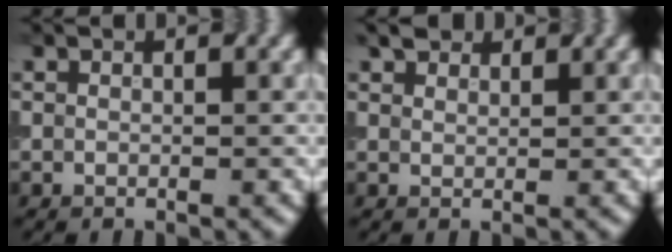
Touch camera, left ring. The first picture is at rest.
{"total": 1.7, "force": [1.4, 0.8, 0.6], "torque": [-0.018, 0.006, 0.027]}